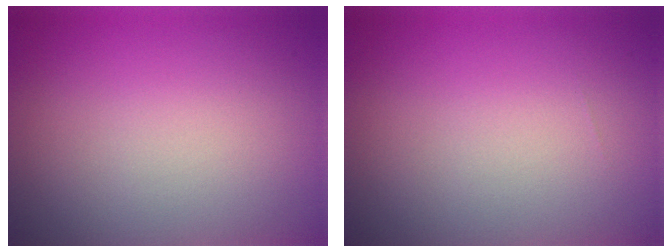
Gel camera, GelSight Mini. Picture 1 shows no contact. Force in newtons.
{"total": 0.0}